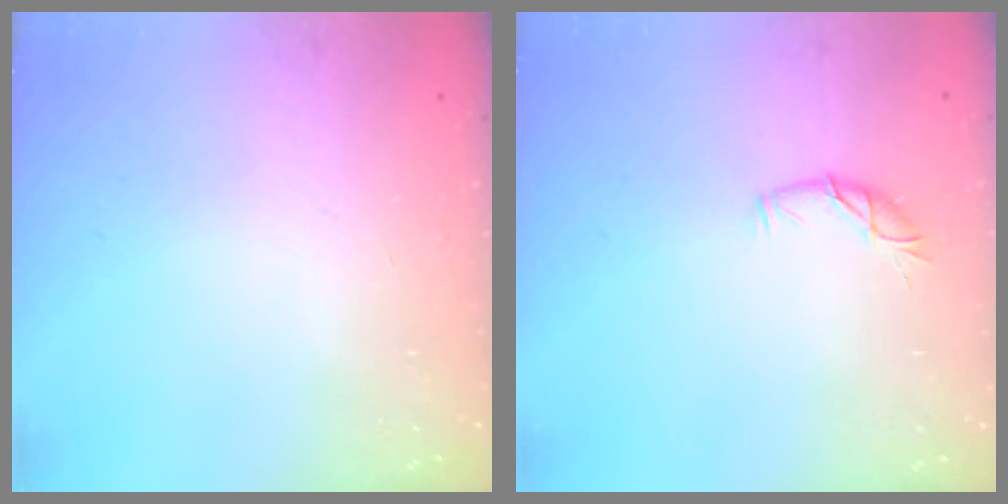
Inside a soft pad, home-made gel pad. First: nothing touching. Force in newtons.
{"total": 6.1, "press": 6.1, "slide": 0.6}